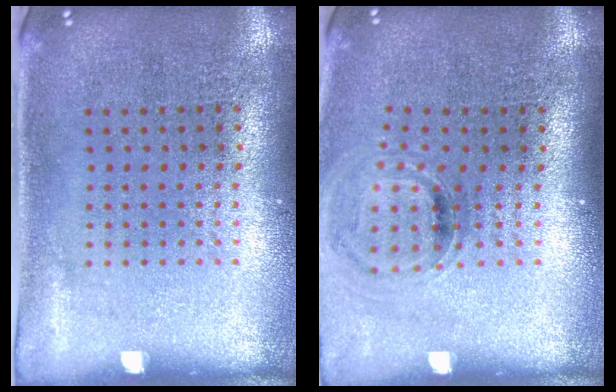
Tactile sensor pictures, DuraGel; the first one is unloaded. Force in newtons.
{"total": 1.0, "press": 0.9, "slide": 0.4}